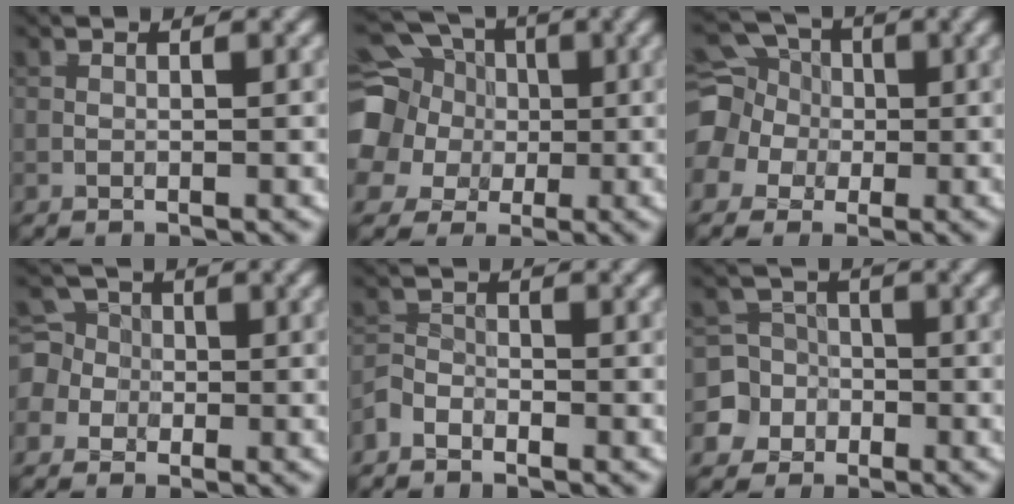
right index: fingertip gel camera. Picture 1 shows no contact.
{"total": 15.0, "force": [2.9, 13.4, 6.1], "torque": [-0.172, 0.018, 0.025]}
{"total": 9.8, "force": [0.9, 8.9, 4.1], "torque": [-0.109, 0.023, -0.024]}
{"total": 5.7, "force": [-0.5, 5.5, 1.5], "torque": [-0.027, 0.026, -0.046]}
{"total": 1.8, "force": [-1.5, 1.0, 0.3], "torque": [-0.004, 0.005, -0.037]}
{"total": 6.3, "force": [-2.6, 5.7, 0.3], "torque": [-0.001, 0.001, -0.067]}